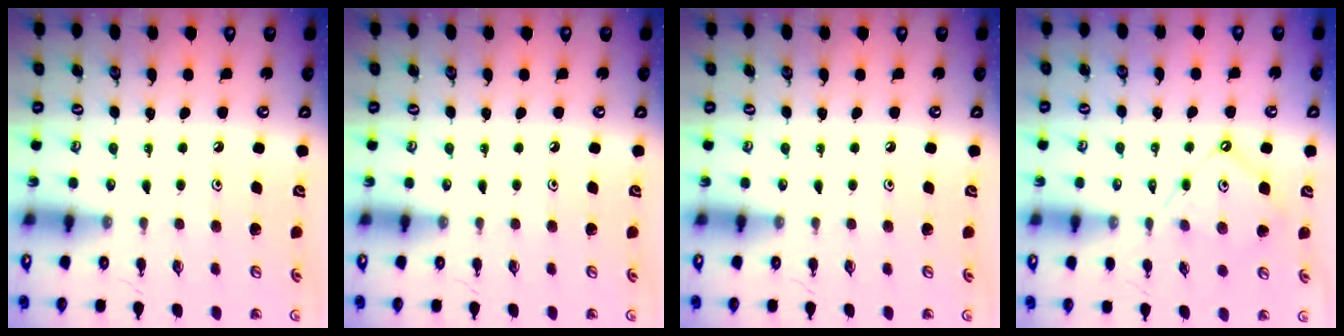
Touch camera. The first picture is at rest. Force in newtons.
{"total": 0.0}
{"total": 0.0}
{"total": 8.3, "press": 8.2, "slide": 0.9}